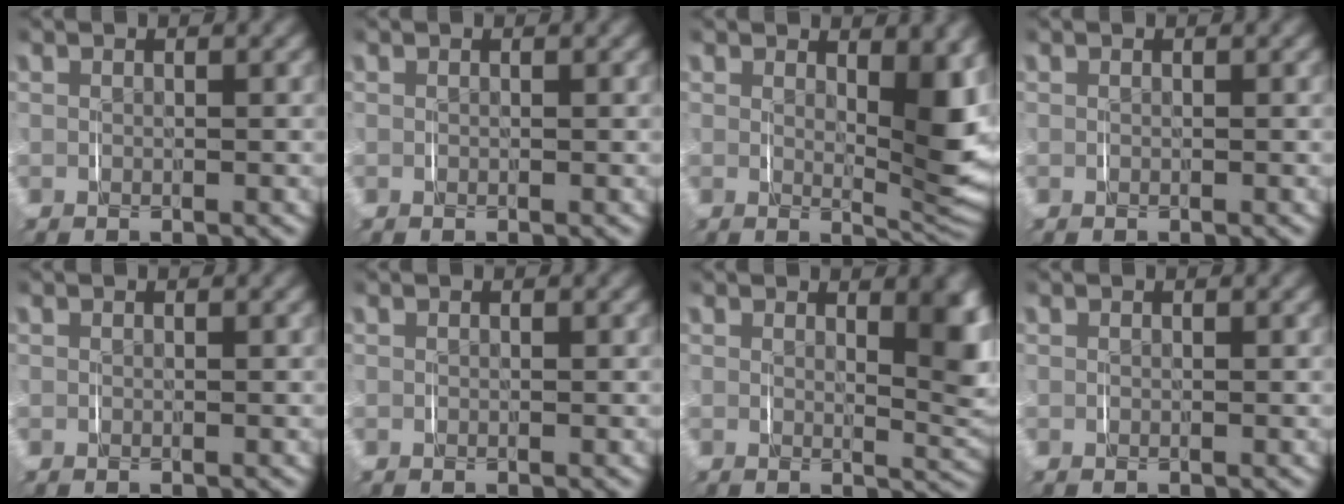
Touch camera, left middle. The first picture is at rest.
{"total": 0.0}
{"total": 5.3, "force": [1.4, 1.5, 4.9], "torque": [-0.065, -0.023, 0.031]}
{"total": 0.0}
{"total": 0.0}
{"total": 0.0}
{"total": 4.2, "force": [1.4, 1.2, 3.8], "torque": [-0.032, -0.016, 0.025]}
{"total": 0.0}